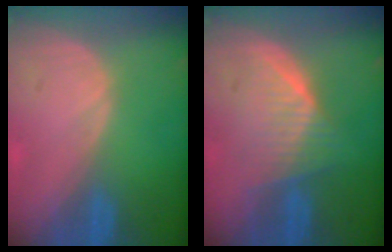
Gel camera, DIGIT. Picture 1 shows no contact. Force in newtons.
{"total": 6.3, "press": 6.2, "slide": 1.5}